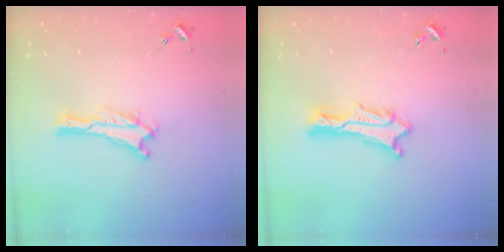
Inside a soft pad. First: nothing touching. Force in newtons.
{"total": 3.0, "press": 3.0, "slide": 0.2}